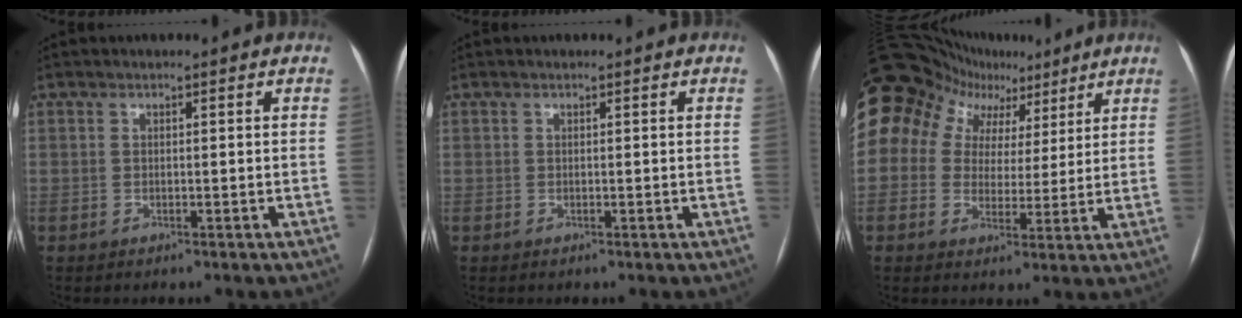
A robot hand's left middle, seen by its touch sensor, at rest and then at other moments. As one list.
[{"total": 0.0}, {"total": 19.5, "force": [10.6, 14.9, 6.7], "torque": [-0.172, 0.088, 0.172]}]